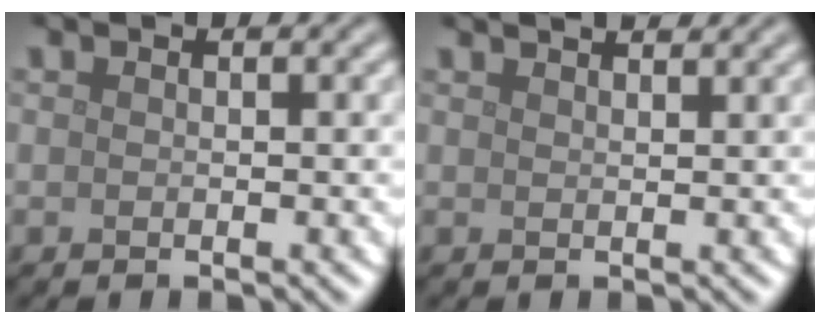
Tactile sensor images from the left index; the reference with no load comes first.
{"total": 3.1, "force": [2.6, 1.0, 1.5], "torque": [-0.001, 0.016, 0.007]}